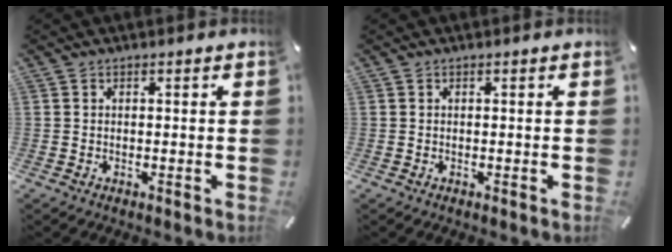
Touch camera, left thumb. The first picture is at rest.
{"total": 0.0}